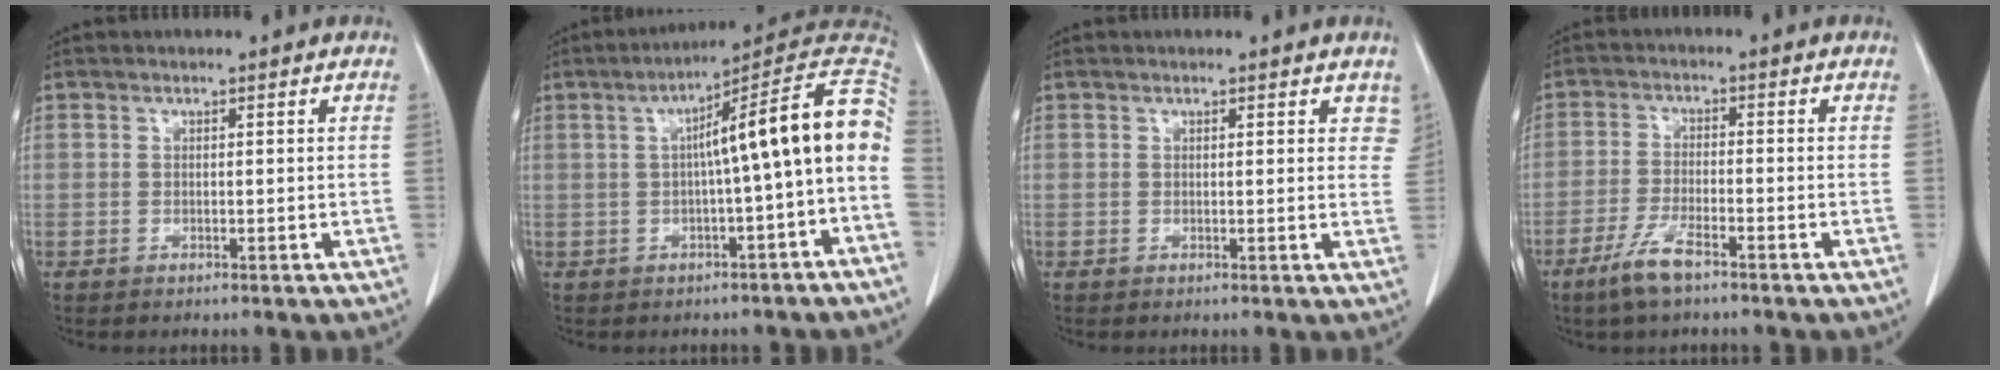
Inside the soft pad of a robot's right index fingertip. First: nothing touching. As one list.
[{"total": 13.6, "force": [-0.3, 0.1, 13.6], "torque": [-0.185, 0.043, -0.012]}, {"total": 3.1, "force": [2.2, 1.4, 1.6], "torque": [-0.001, -0.003, 0.016]}, {"total": 5.6, "force": [-3.9, 0.8, 4.0], "torque": [-0.089, -0.009, -0.073]}]